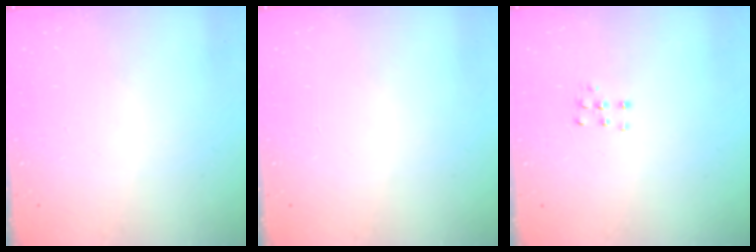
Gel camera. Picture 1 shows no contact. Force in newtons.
{"total": 0.0}
{"total": 4.6, "press": 4.5, "slide": 0.5}